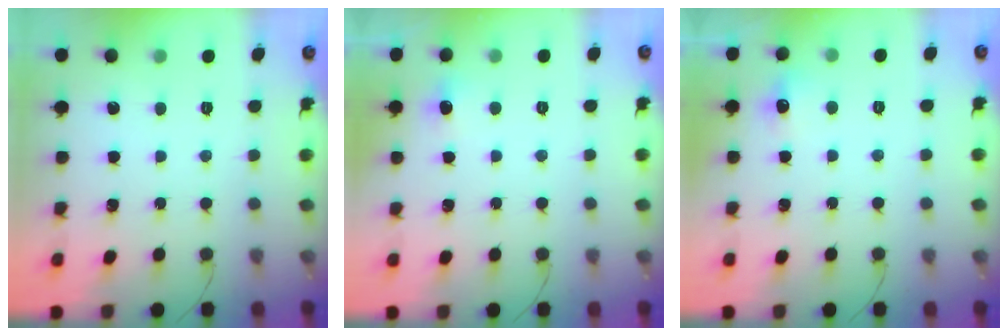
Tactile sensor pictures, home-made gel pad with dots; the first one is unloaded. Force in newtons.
{"total": 9.1, "press": 4.3, "slide": 8.1}
{"total": 5.7, "press": 5.5, "slide": 1.3}